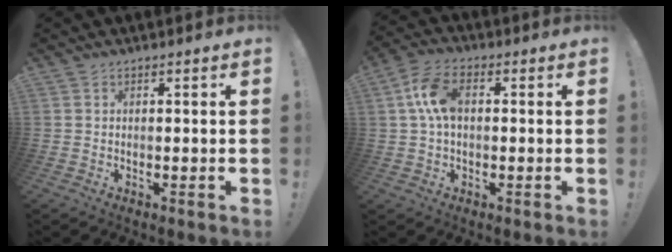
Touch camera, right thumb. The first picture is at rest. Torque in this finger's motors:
{"motor_torque": [0.03, 0.09, 0.35, -0.01, 0.22]}